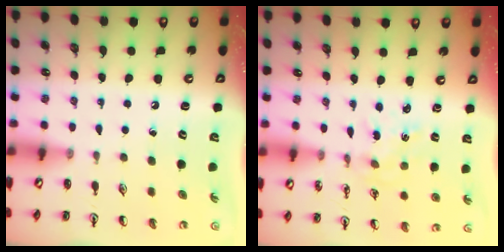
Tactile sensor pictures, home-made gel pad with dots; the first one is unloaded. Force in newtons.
{"total": 0.8, "press": 0.8, "slide": 0.2}